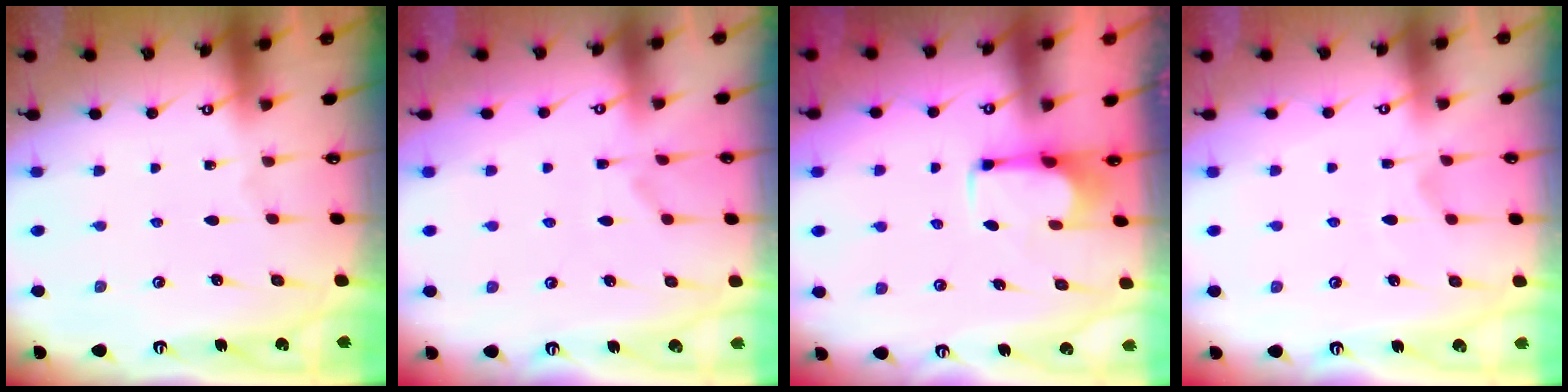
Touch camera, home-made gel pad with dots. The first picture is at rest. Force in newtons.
{"total": 3.6, "press": 3.5, "slide": 1.1}
{"total": 2.7, "press": 2.6, "slide": 0.9}
{"total": 2.5, "press": 2.2, "slide": 1.2}